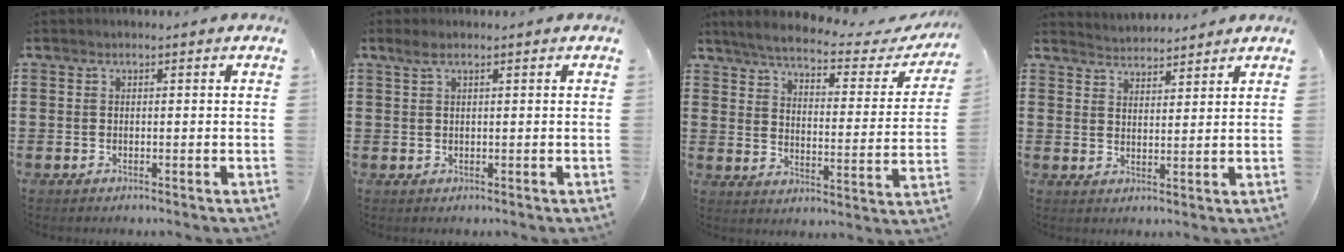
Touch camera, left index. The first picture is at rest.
{"total": 1.4, "force": [0.6, 0.2, 1.3], "torque": [-0.025, 0.002, 0.011]}
{"total": 4.6, "force": [4.1, 0.3, 2.1], "torque": [-0.064, -0.025, 0.062]}
{"total": 3.3, "force": [3.2, 0.1, -0.3], "torque": [-0.004, -0.011, 0.060]}